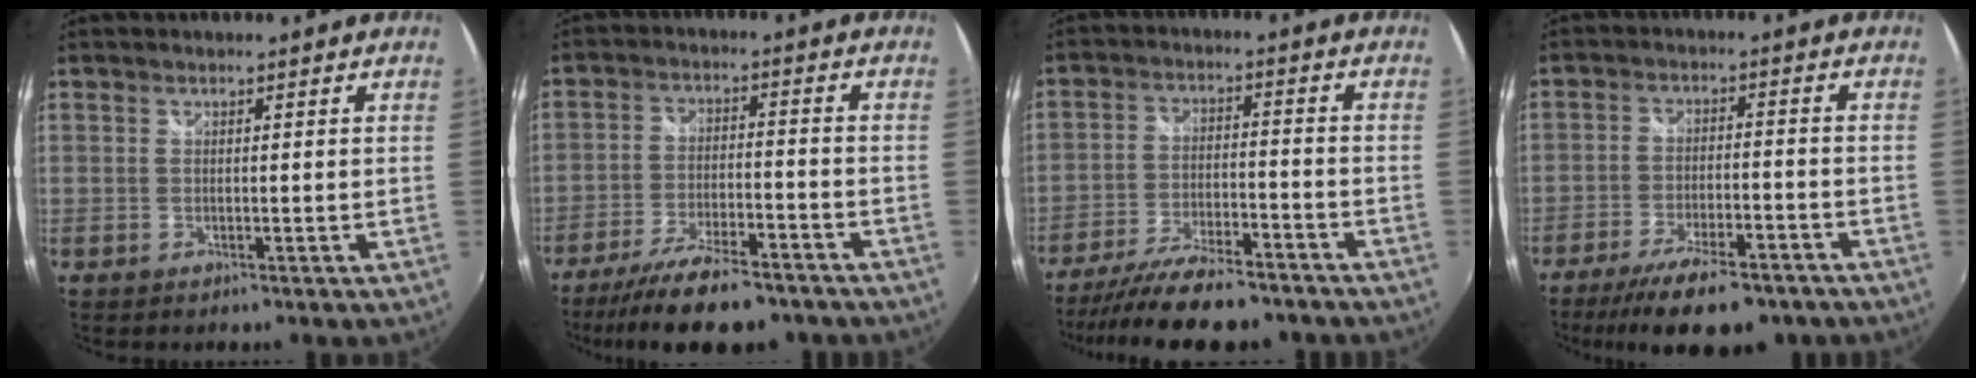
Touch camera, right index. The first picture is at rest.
{"total": 15.2, "force": [-12.3, 3.7, 8.0], "torque": [-0.167, -0.022, -0.195]}
{"total": 16.1, "force": [-13.7, 3.5, 7.7], "torque": [-0.160, -0.025, -0.218]}
{"total": 15.4, "force": [-11.7, 4.6, 9.0], "torque": [-0.182, -0.034, -0.176]}